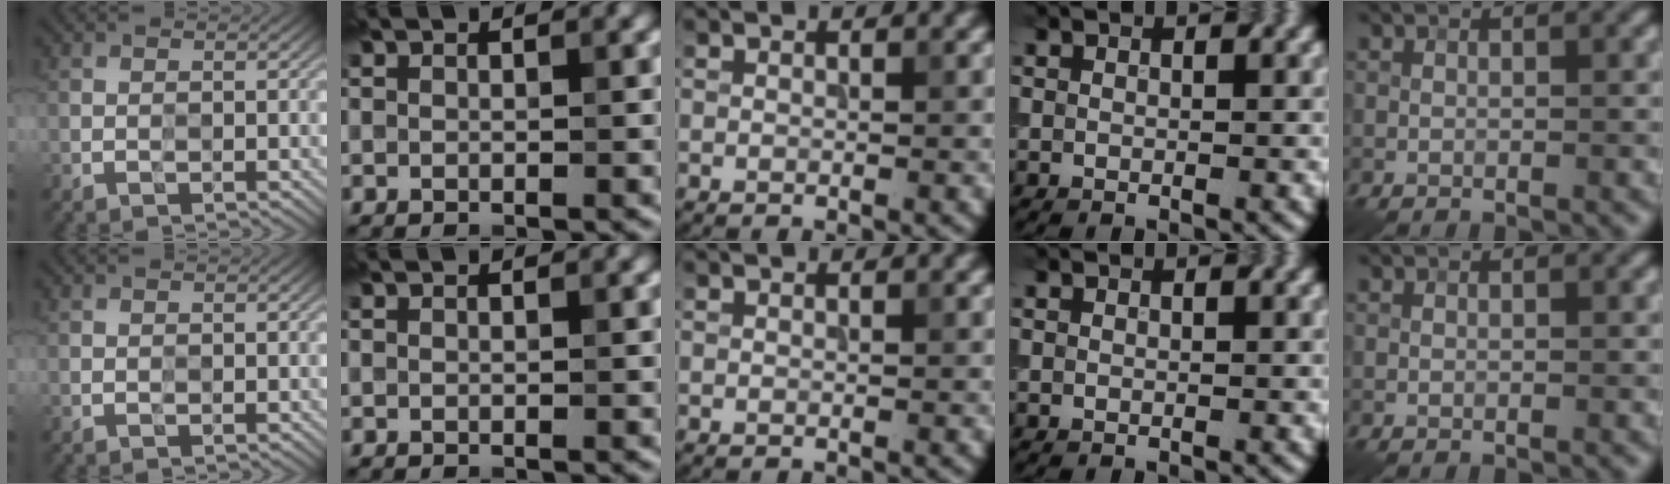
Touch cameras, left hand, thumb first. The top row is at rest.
{}